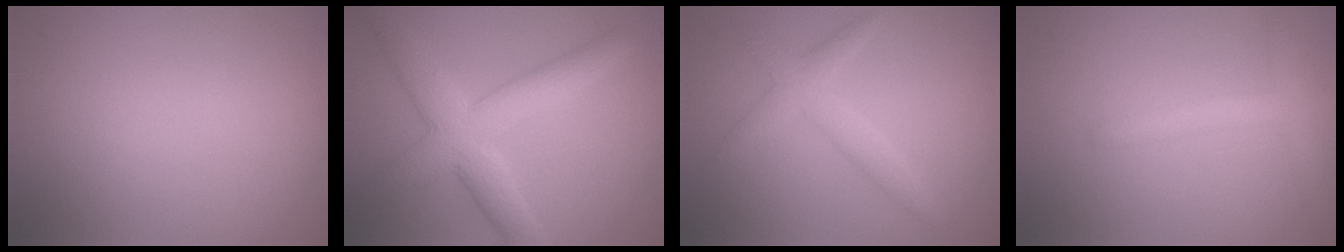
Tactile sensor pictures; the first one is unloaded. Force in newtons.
{"total": 6.6, "press": 6.6, "slide": 0.2}
{"total": 2.4, "press": 2.4, "slide": 0.2}
{"total": 2.6, "press": 2.6, "slide": 0.1}